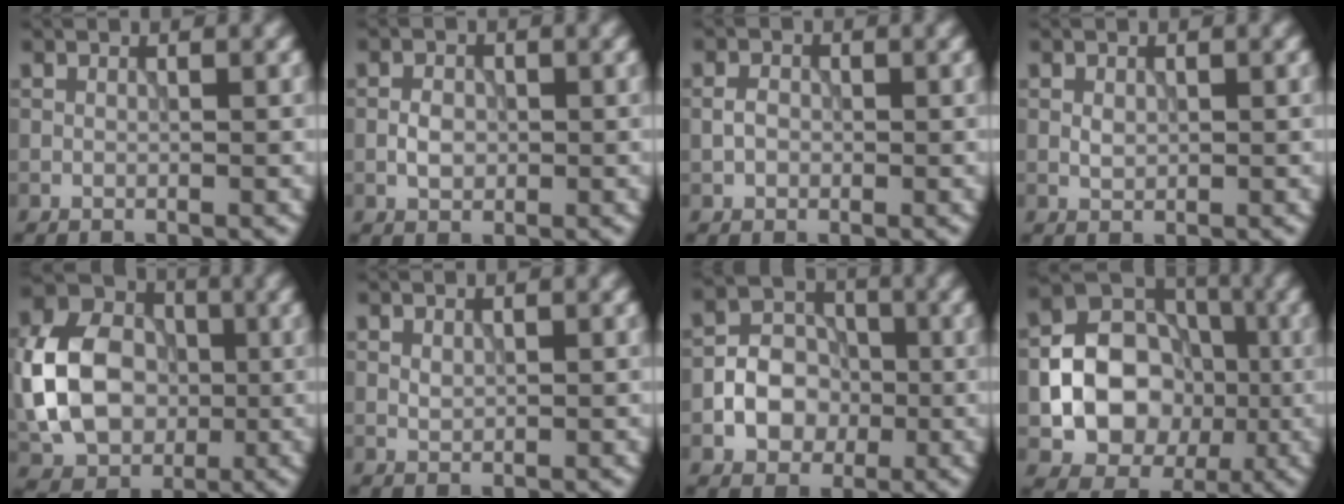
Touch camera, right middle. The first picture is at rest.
{"total": 1.8, "force": [-0.3, 1.3, 1.2], "torque": [-0.022, 0.002, -0.009]}
{"total": 1.5, "force": [-0.2, 1.2, 0.9], "torque": [-0.018, 0.002, -0.008]}
{"total": 1.0, "force": [0.1, 0.8, 0.7], "torque": [-0.013, -0.001, 0.003]}
{"total": 9.9, "force": [-0.9, 7.6, 6.3], "torque": [-0.140, 0.008, -0.027]}
{"total": 0.7, "force": [0.3, 0.5, 0.5], "torque": [-0.013, -0.002, 0.008]}
{"total": 4.5, "force": [-1.2, 3.7, 2.4], "torque": [-0.030, 0.004, -0.025]}
{"total": 9.4, "force": [-1.3, 7.8, 5.0], "torque": [-0.060, 0.000, -0.037]}